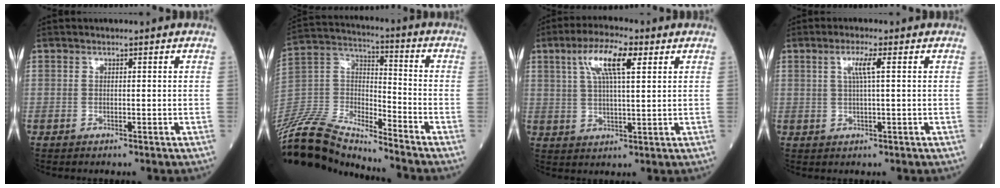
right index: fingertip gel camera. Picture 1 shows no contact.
{"total": 15.7, "force": [-15.2, 0.9, 3.6], "torque": [-0.078, 0.039, -0.293]}
{"total": 8.6, "force": [3.8, 1.7, 7.5], "torque": [-0.146, 0.015, 0.071]}
{"total": 3.1, "force": [1.0, -0.3, 2.9], "torque": [-0.061, 0.004, 0.020]}